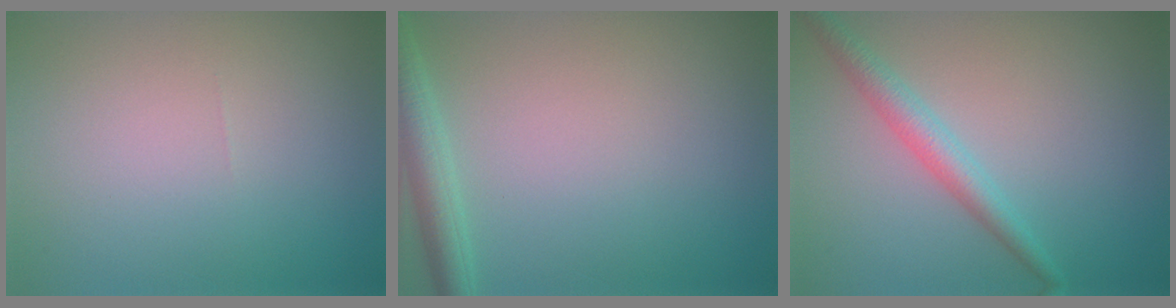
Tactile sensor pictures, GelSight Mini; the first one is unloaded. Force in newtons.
{"total": 3.0, "press": 3.0, "slide": 0.2}
{"total": 2.8, "press": 2.8, "slide": 0.1}